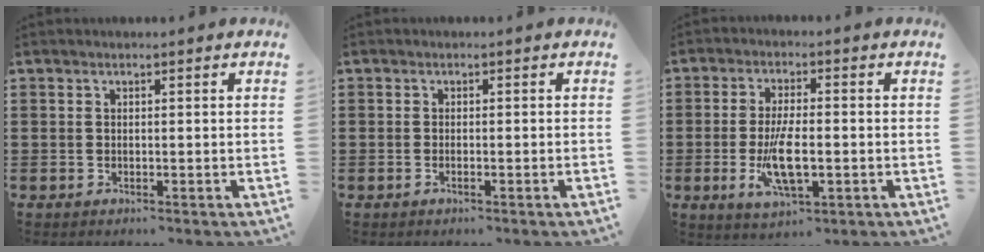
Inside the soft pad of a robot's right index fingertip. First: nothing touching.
{"total": 0.8, "force": [-0.5, -0.1, 0.6], "torque": [-0.011, -0.003, -0.010]}
{"total": 7.9, "force": [-1.6, 2.9, 7.2], "torque": [-0.154, -0.012, -0.031]}